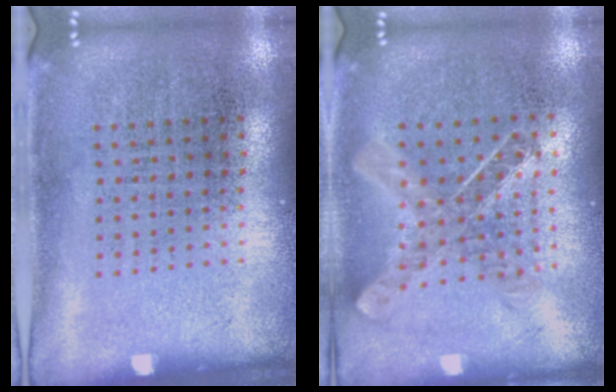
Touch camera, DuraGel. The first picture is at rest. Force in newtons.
{"total": 0.8, "press": 0.8, "slide": 0.0}